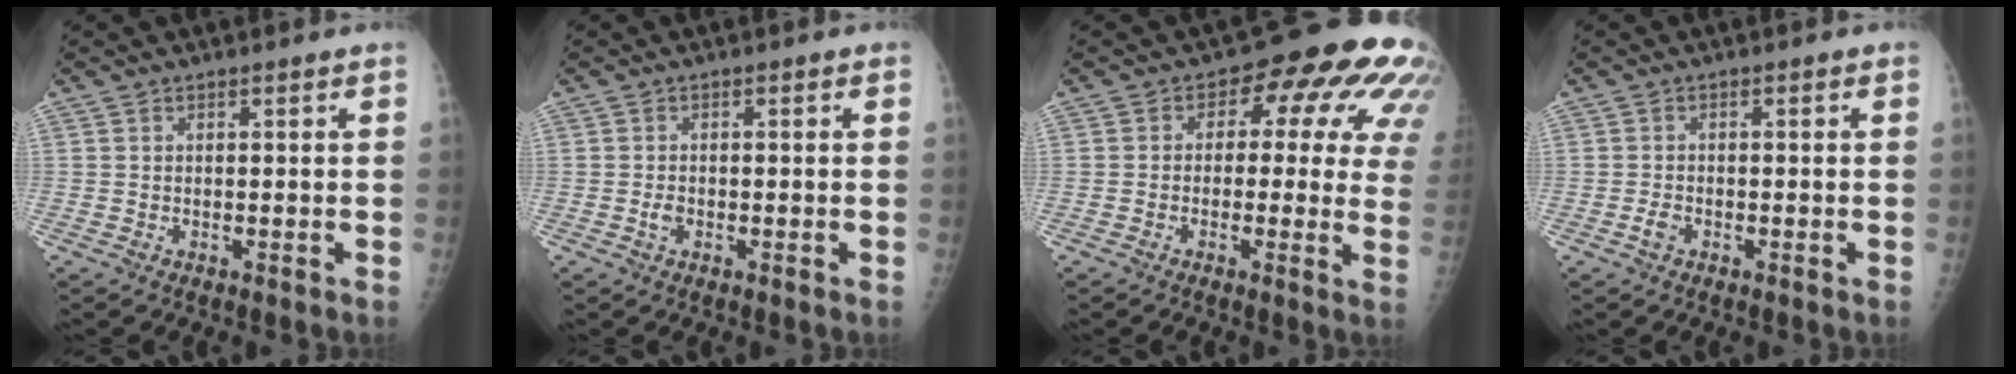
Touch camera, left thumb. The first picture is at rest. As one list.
[{"total": 1.5, "force": [-0.6, 1.0, 0.9], "torque": [-0.012, 0.002, -0.012]}, {"total": 16.2, "force": [4.3, 8.7, 13.0], "torque": [-0.102, 0.018, 0.036]}, {"total": 1.7, "force": [-1.0, 1.1, 0.9], "torque": [-0.016, 0.003, -0.019]}]